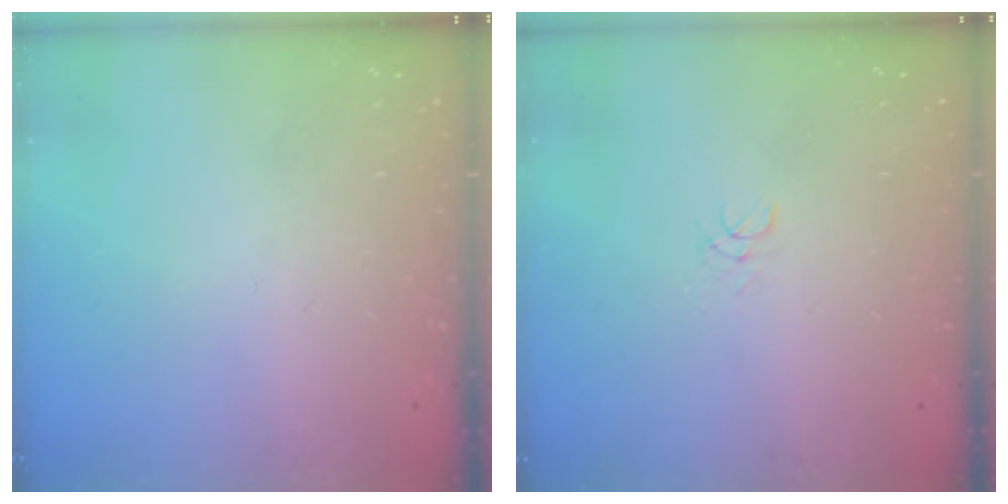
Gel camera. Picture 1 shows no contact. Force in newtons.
{"total": 3.0, "press": 3.0, "slide": 0.2}